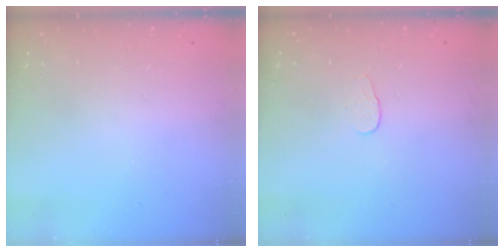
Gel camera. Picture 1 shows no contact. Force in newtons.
{"total": 3.8, "press": 3.8, "slide": 0.3}